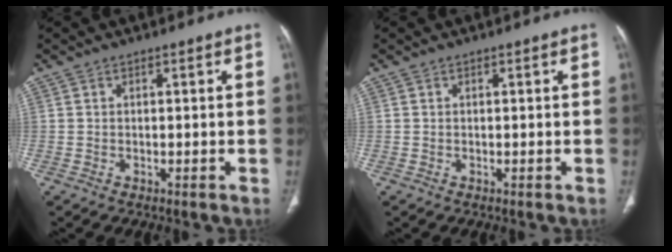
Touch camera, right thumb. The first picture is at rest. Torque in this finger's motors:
{"motor_torque": [0.00, 0.00, 0.00, 0.00, 0.01]}